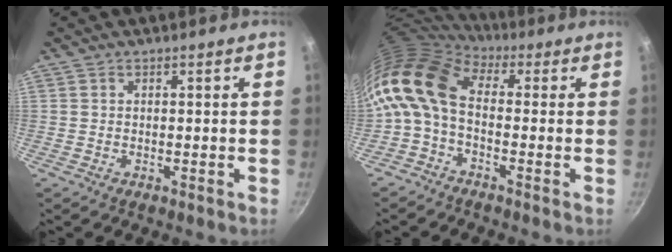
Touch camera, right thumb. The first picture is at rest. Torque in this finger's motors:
{"motor_torque": [1.46, 2.54, 1.38, -1.37, 0.35]}